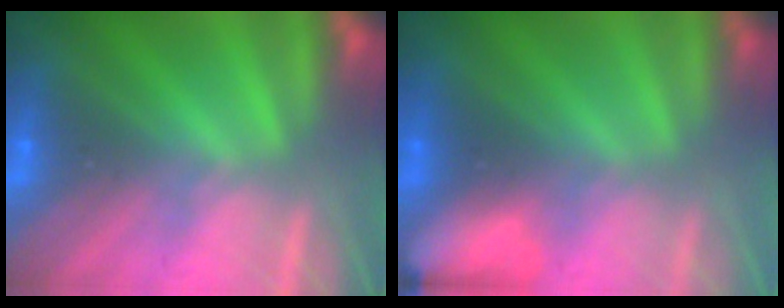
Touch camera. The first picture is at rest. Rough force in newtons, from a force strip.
{"total": 8.7}